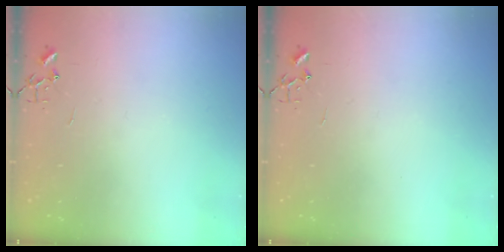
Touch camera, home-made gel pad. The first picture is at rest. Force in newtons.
{"total": 0.0}